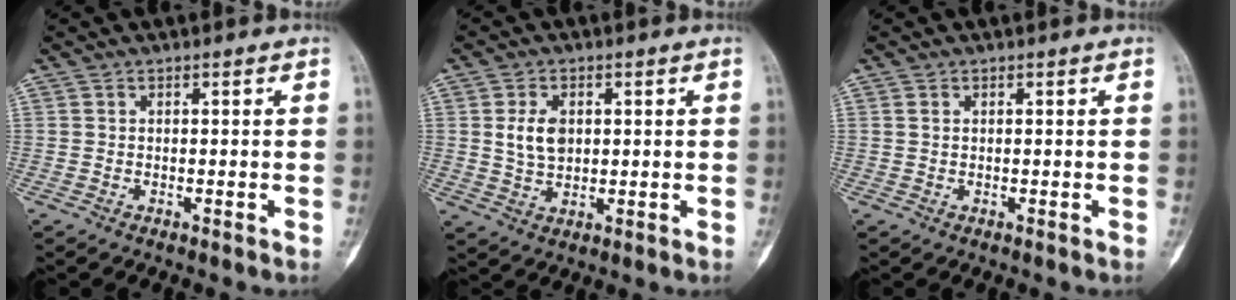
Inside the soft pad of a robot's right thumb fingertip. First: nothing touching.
{"total": 5.9, "force": [1.2, 4.0, 4.2], "torque": [-0.067, -0.006, 0.026]}
{"total": 0.7, "force": [0.3, 0.5, 0.5], "torque": [-0.007, 0.002, 0.007]}